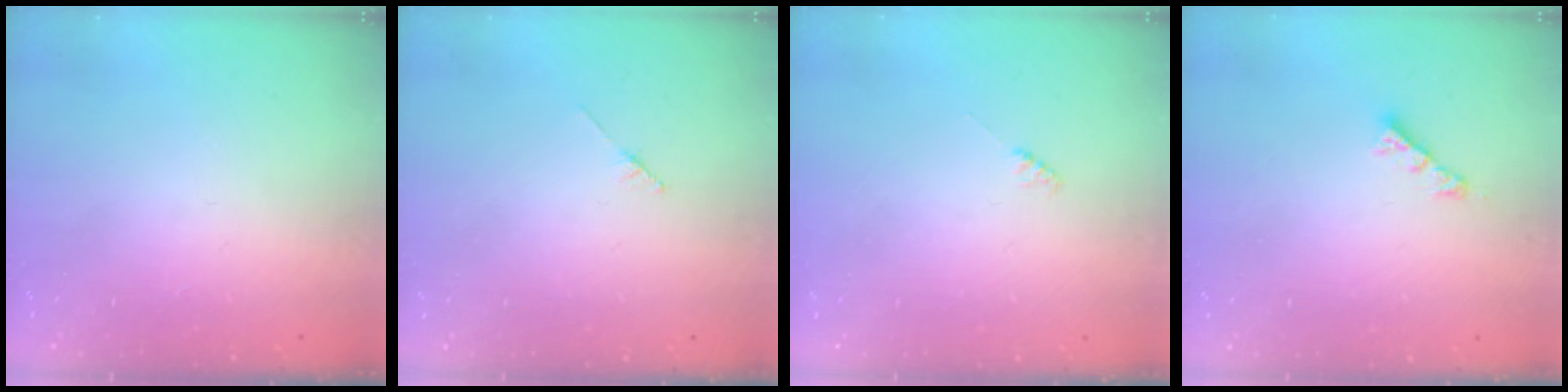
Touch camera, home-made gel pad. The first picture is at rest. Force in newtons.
{"total": 1.7, "press": 1.6, "slide": 0.2}
{"total": 1.9, "press": 1.9, "slide": 0.3}
{"total": 2.4, "press": 2.4, "slide": 0.3}